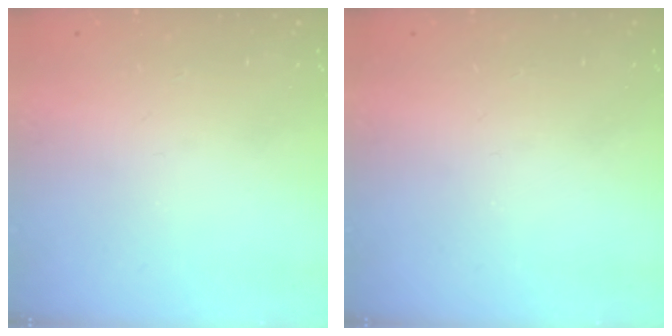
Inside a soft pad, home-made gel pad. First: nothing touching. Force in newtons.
{"total": 0.0}